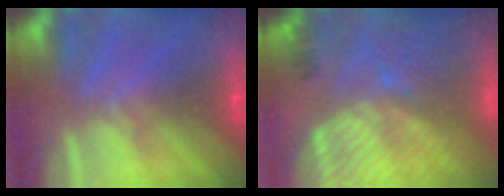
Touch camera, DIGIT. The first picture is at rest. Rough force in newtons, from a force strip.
{"total": 9.0}